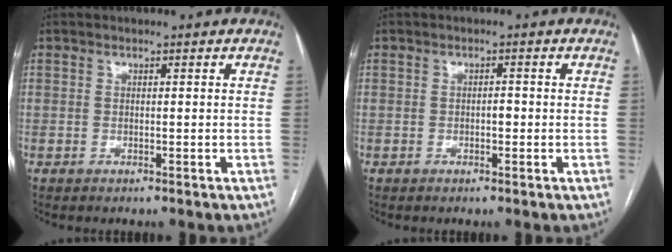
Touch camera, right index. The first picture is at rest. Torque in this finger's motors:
{"motor_torque": [0.35, 0.15, 0.02, 0.02]}